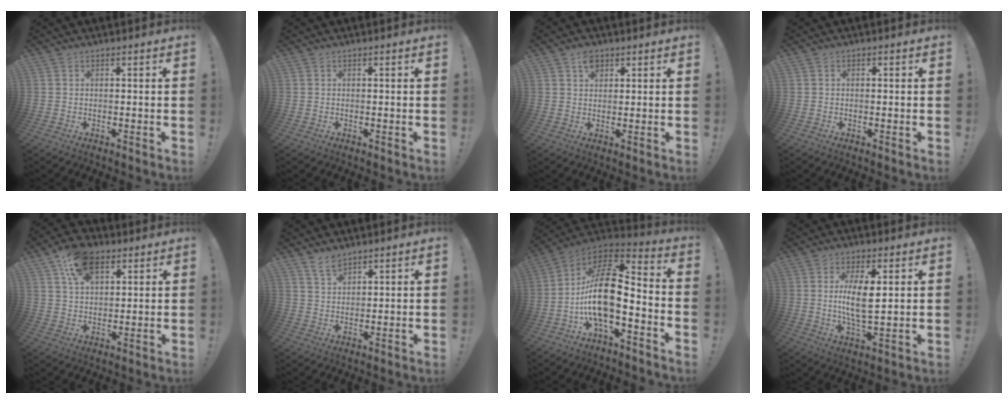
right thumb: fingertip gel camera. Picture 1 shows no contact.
{"total": 0.0}
{"total": 3.8, "force": [2.2, 2.7, 1.5], "torque": [-0.021, -0.004, 0.039]}
{"total": 0.6, "force": [-0.4, 0.3, 0.2], "torque": [-0.009, 0.004, -0.007]}
{"total": 12.7, "force": [6.7, 7.9, 7.4], "torque": [-0.120, -0.013, 0.126]}
{"total": 4.4, "force": [3.8, 1.7, 1.5], "torque": [-0.031, -0.020, 0.071]}
{"total": 17.9, "force": [-3.8, 7.8, 15.6], "torque": [-0.304, 0.022, -0.064]}
{"total": 9.7, "force": [1.7, 3.5, 8.9], "torque": [-0.168, -0.011, 0.023]}